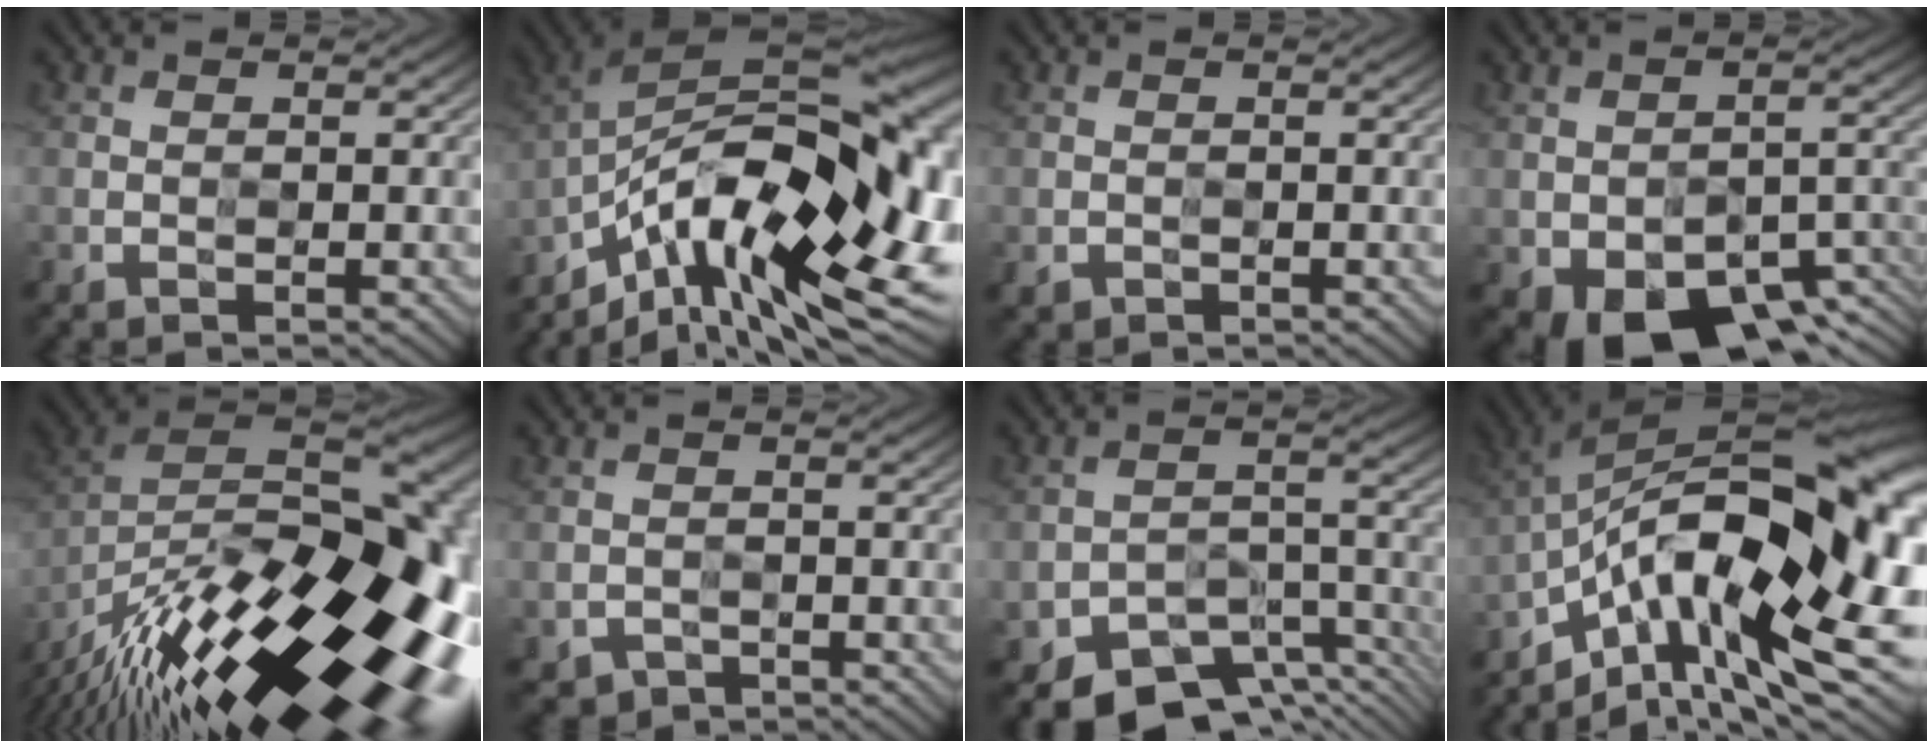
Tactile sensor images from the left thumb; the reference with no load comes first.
{"total": 17.8, "force": [-7.6, 6.8, 14.5], "torque": [-0.246, -0.003, -0.131]}
{"total": 0.8, "force": [-0.5, 0.5, 0.0], "torque": [-0.005, -0.005, -0.011]}
{"total": 9.7, "force": [-6.0, 4.6, 6.0], "torque": [-0.094, -0.020, -0.088]}
{"total": 19.8, "force": [-12.0, 6.4, 14.4], "torque": [-0.226, -0.002, -0.185]}
{"total": 1.6, "force": [-1.4, 0.7, -0.2], "torque": [0.001, -0.007, -0.027]}
{"total": 8.9, "force": [-6.8, 4.1, 4.1], "torque": [-0.064, -0.019, -0.109]}
{"total": 18.0, "force": [-4.8, 7.0, 15.9], "torque": [-0.252, -0.002, -0.094]}